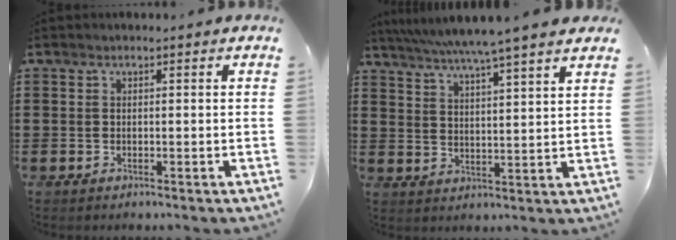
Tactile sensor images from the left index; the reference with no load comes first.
{"total": 5.8, "force": [4.9, -1.3, 2.7], "torque": [-0.069, -0.031, 0.083]}